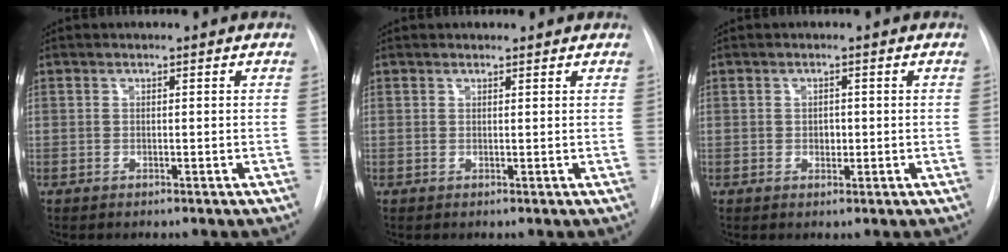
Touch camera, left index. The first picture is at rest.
{"total": 0.7, "force": [0.6, 0.3, 0.1], "torque": [-0.007, 0.007, 0.009]}
{"total": 1.5, "force": [-0.9, 0.9, 0.8], "torque": [-0.011, -0.004, -0.012]}